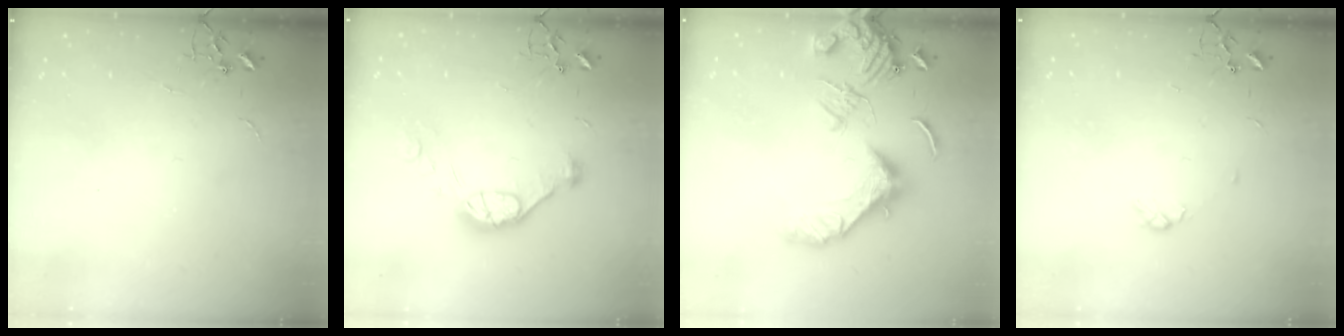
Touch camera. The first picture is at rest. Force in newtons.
{"total": 11.1, "press": 11.0, "slide": 0.6}
{"total": 16.2, "press": 16.0, "slide": 2.2}
{"total": 2.9, "press": 2.8, "slide": 0.5}